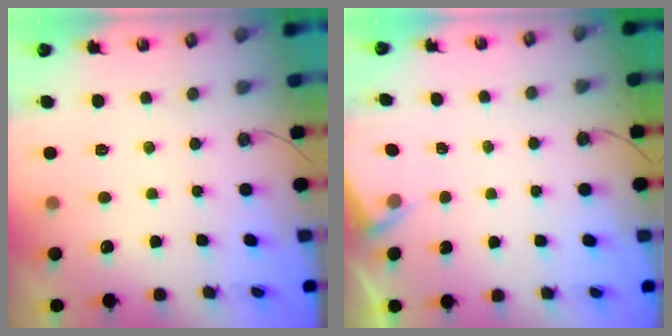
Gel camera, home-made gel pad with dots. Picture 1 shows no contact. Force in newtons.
{"total": 2.6, "press": 2.6, "slide": 0.4}